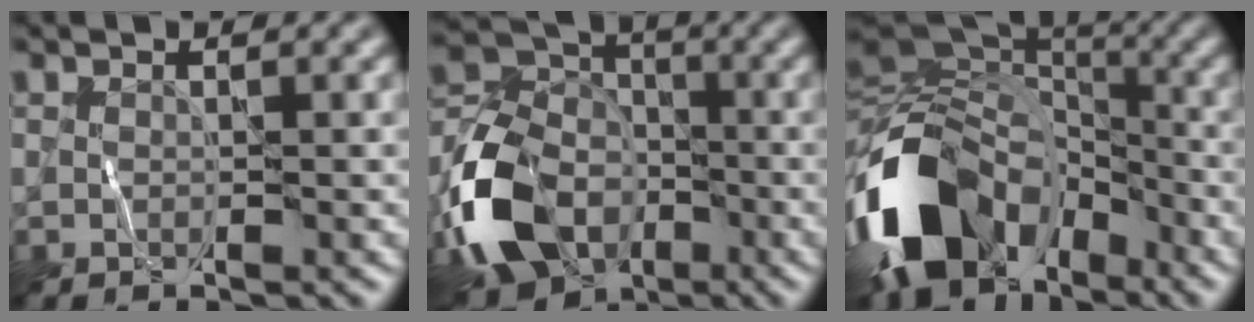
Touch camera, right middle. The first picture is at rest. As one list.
[{"total": 10.7, "force": [-5.0, 7.4, 5.9], "torque": [-0.129, -0.007, -0.113]}, {"total": 16.4, "force": [-6.8, 11.0, 10.0], "torque": [-0.232, -0.012, -0.128]}]